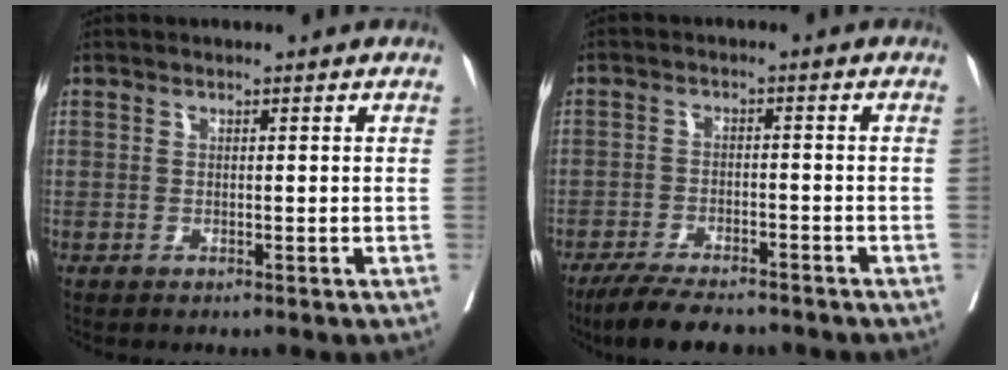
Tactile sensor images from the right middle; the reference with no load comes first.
{"total": 8.8, "force": [-7.6, 2.3, 4.0], "torque": [-0.062, -0.015, -0.122]}